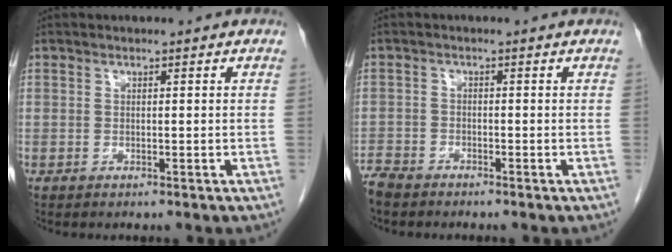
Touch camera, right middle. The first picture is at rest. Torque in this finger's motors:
{"motor_torque": [1.10, -1.04, 1.05, 0.21]}